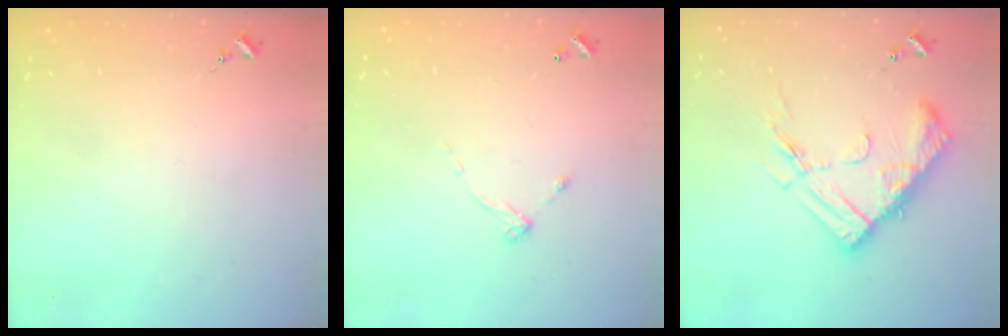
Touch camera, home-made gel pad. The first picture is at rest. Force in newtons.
{"total": 5.4, "press": 5.4, "slide": 0.3}
{"total": 16.6, "press": 16.6, "slide": 1.1}